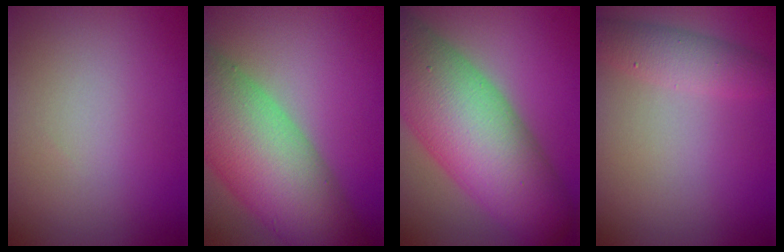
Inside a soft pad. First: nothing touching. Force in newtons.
{"total": 13.6, "press": 13.6, "slide": 0.7}
{"total": 14.1, "press": 14.1, "slide": 0.5}
{"total": 2.7, "press": 2.7, "slide": 0.1}